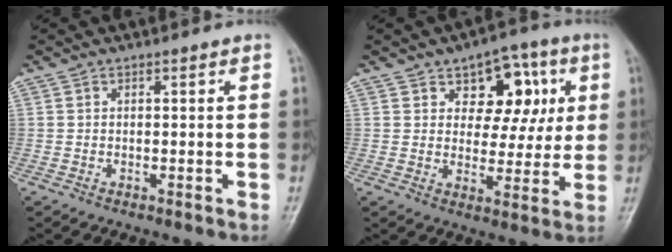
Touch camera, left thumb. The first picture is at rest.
{"total": 11.7, "force": [4.2, 7.6, 7.9], "torque": [-0.054, -0.007, 0.057]}